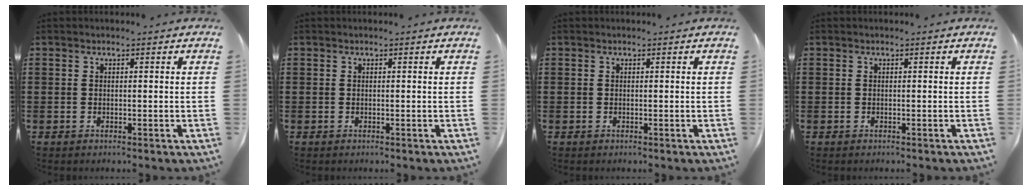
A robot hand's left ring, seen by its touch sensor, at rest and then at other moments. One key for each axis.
{"total": 0.0}
{"total": 0.0}
{"total": 0.0}